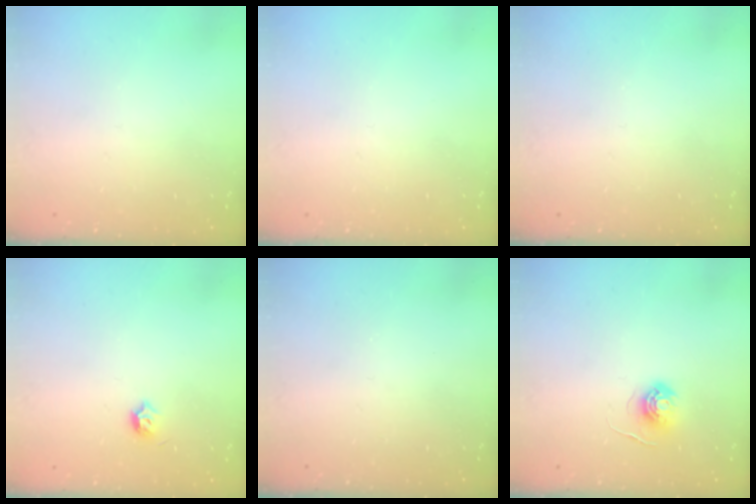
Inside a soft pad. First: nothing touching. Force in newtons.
{"total": 0.0}
{"total": 0.0}
{"total": 3.7, "press": 3.6, "slide": 0.9}
{"total": 0.0}
{"total": 5.8, "press": 5.8, "slide": 0.3}